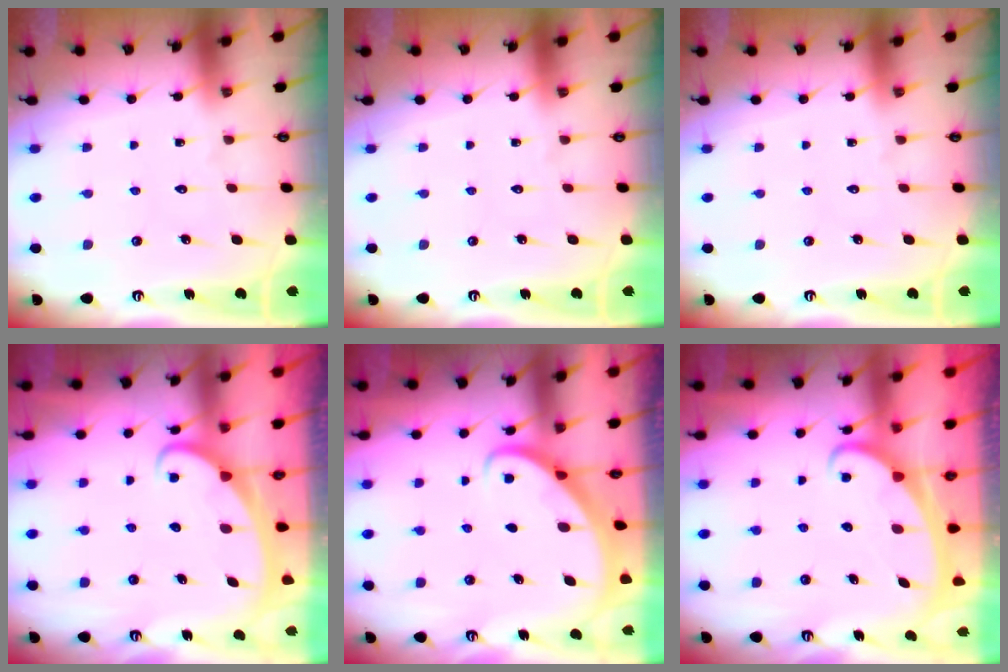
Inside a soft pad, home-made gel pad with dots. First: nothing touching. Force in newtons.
{"total": 0.0}
{"total": 0.0}
{"total": 2.5, "press": 2.5, "slide": 0.5}
{"total": 2.8, "press": 2.8, "slide": 0.2}
{"total": 2.4, "press": 2.3, "slide": 0.4}